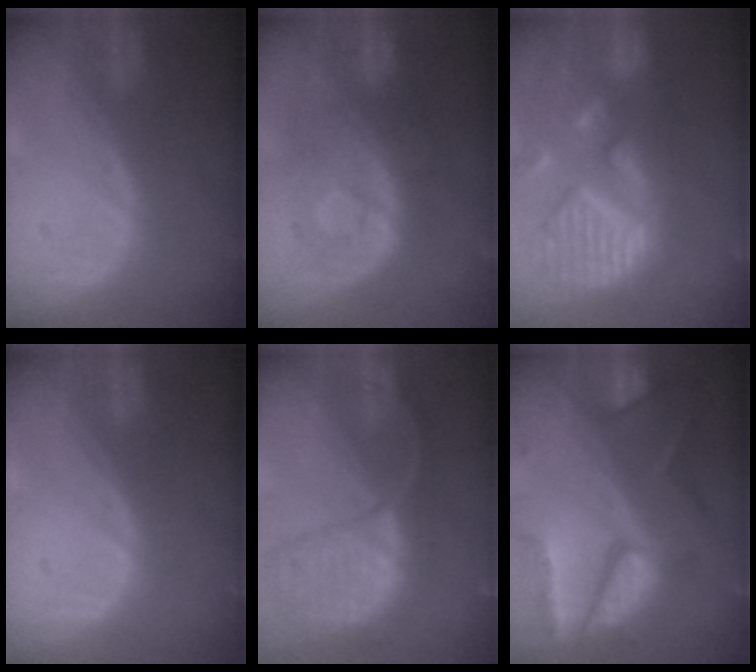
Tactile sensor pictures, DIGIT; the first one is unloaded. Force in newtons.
{"total": 9.6, "press": 8.9, "slide": 3.6}
{"total": 13.5, "press": 11.4, "slide": 7.2}
{"total": 0.0}
{"total": 12.0, "press": 9.8, "slide": 6.9}
{"total": 10.6, "press": 8.8, "slide": 5.9}